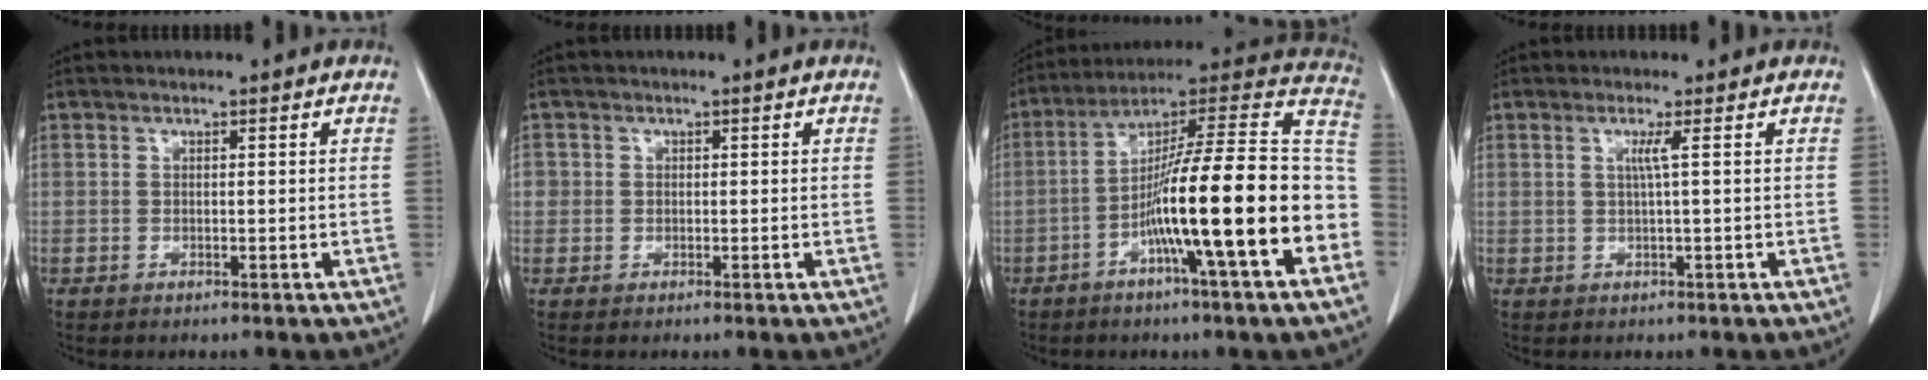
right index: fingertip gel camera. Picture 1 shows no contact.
{"total": 1.4, "force": [0.1, 1.4, 0.2], "torque": [0.009, 0.005, 0.001]}
{"total": 22.0, "force": [-6.3, 0.4, 21.1], "torque": [-0.279, 0.010, -0.106]}
{"total": 1.6, "force": [0.4, -0.6, 1.4], "torque": [-0.031, 0.001, 0.008]}